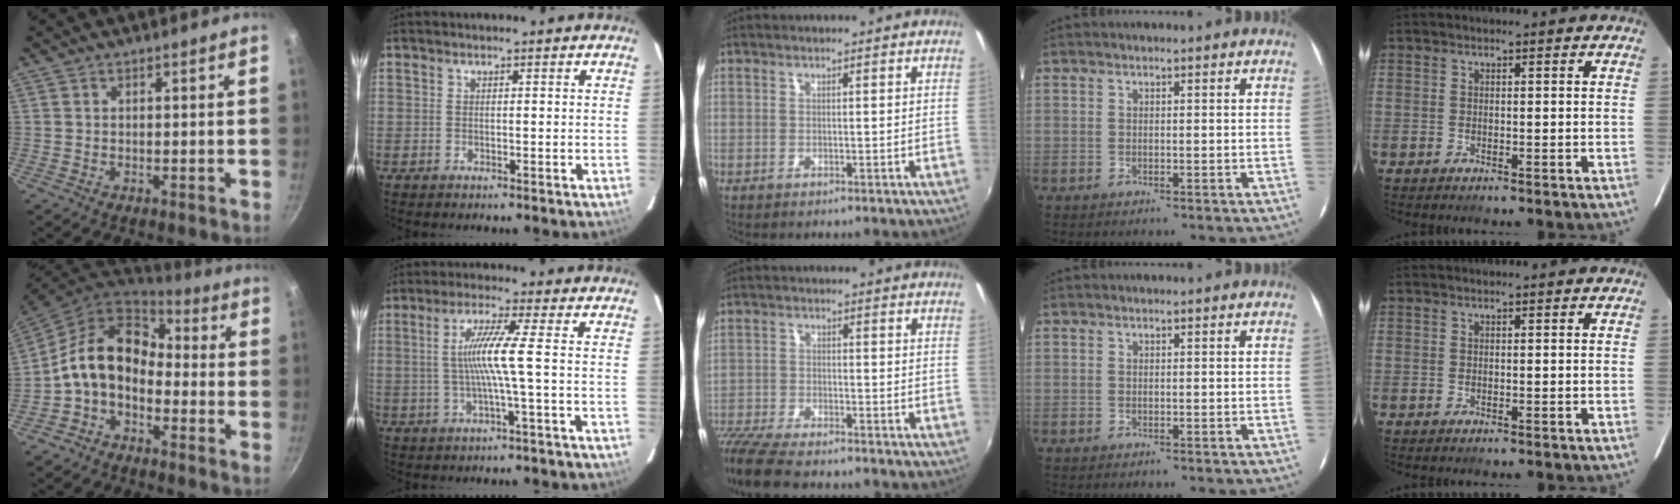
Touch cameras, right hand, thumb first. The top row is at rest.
{"thumb": {"total": 12.5, "force": [-2.3, 8.9, 8.5], "torque": [-0.143, 0.054, -0.060]}, "index": {"total": 7.0, "force": [-0.6, -1.6, 6.8], "torque": [-0.137, -0.003, -0.008]}, "middle": {"total": 12.1, "force": [-10.5, 2.4, 5.5], "torque": [-0.137, -0.037, -0.191]}}